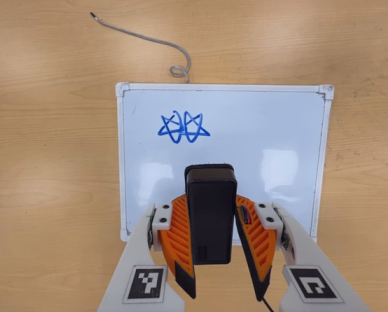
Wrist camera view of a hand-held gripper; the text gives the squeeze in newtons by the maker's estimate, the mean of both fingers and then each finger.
{"total": 6.5, "left": 5.7, "right": 7.3}